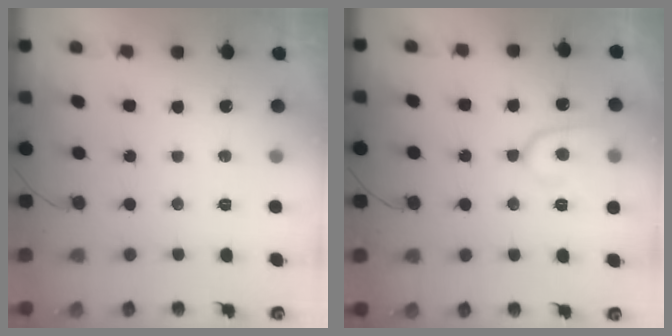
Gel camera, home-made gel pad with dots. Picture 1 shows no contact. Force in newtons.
{"total": 9.9, "press": 9.9, "slide": 0.9}